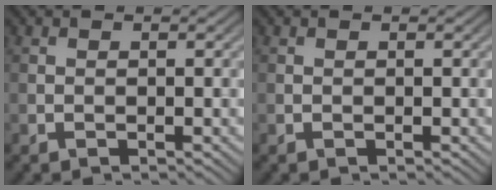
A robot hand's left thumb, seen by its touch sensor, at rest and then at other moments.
{"total": 0.0}